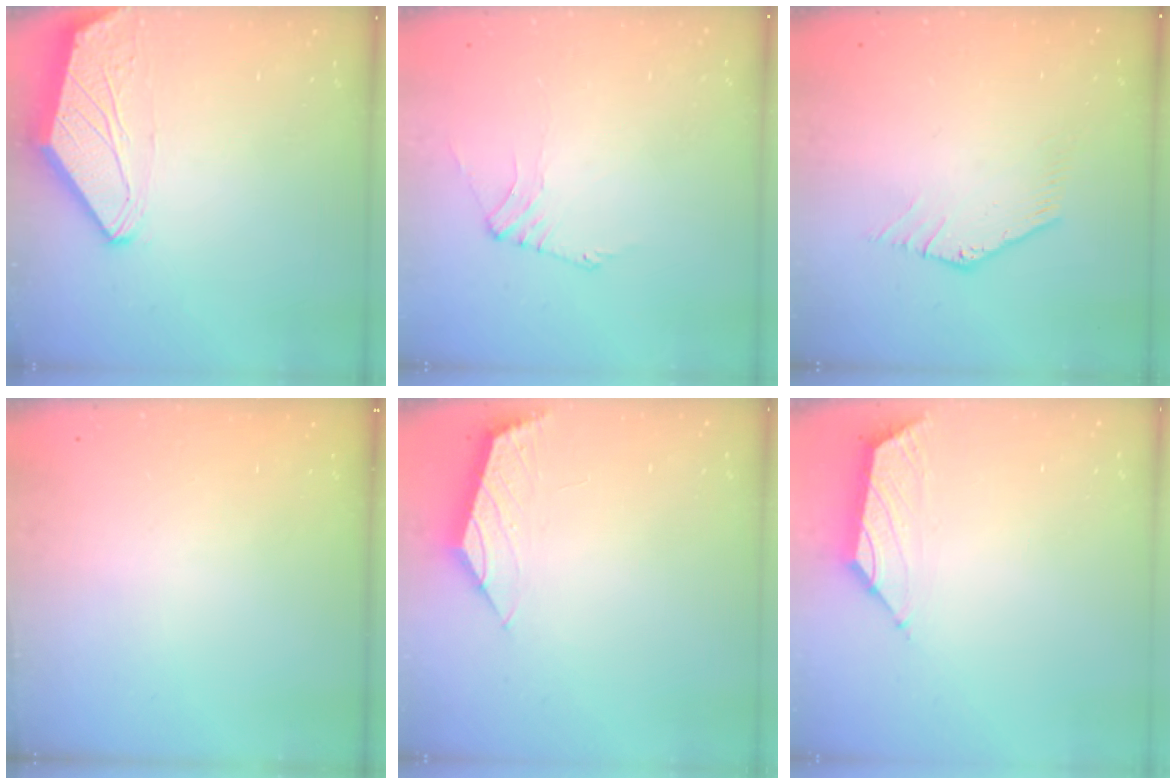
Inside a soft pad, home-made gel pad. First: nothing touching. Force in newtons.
{"total": 1.9, "press": 1.9, "slide": 0.5}
{"total": 0.6, "press": 0.6, "slide": 0.3}
{"total": 0.0}
{"total": 0.9, "press": 0.9, "slide": 0.3}
{"total": 1.6, "press": 1.5, "slide": 0.6}